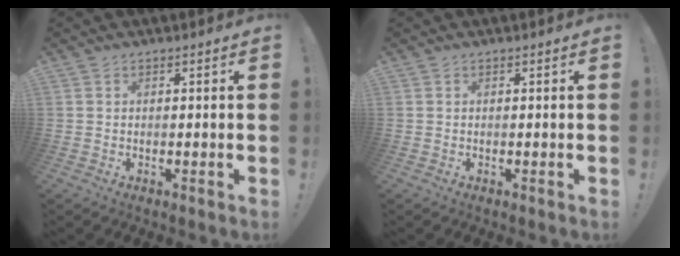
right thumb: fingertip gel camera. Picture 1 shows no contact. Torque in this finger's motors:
{"motor_torque": [0.00, 0.00, 0.00, 0.00, 0.00]}